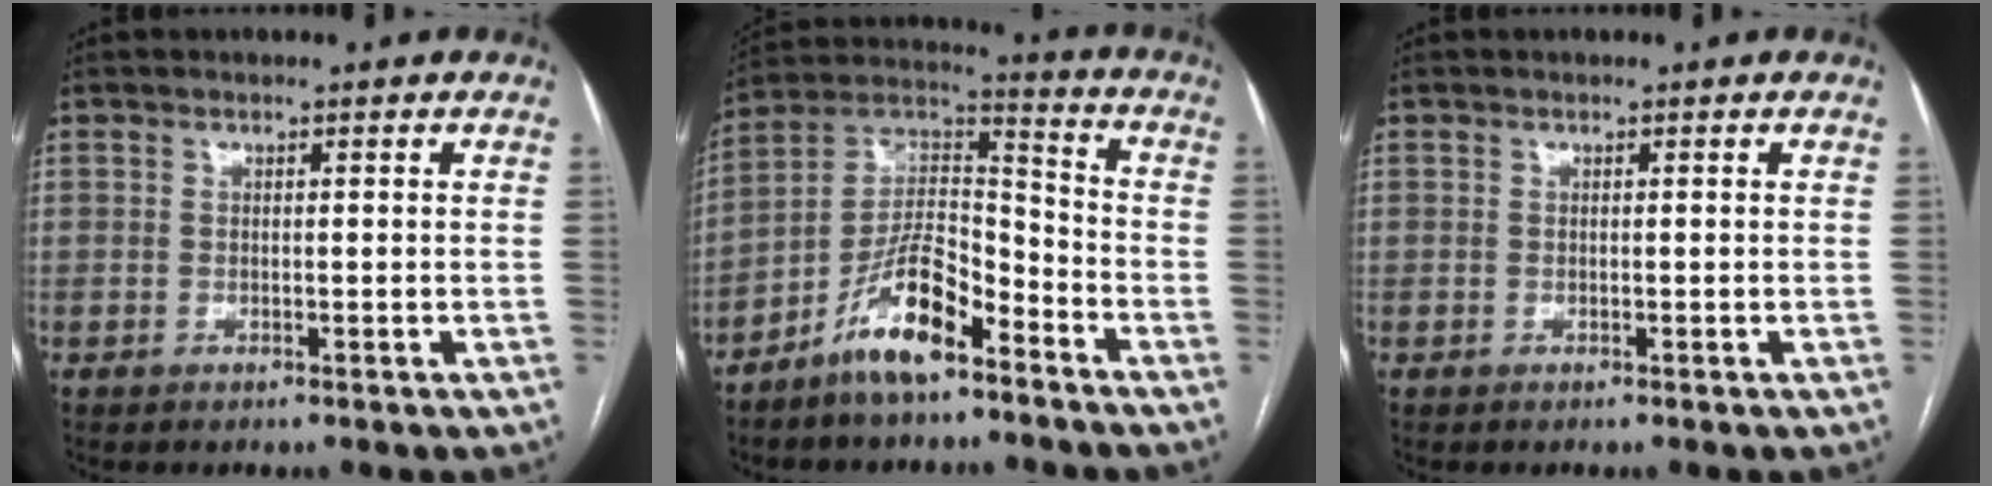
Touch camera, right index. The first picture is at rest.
{"total": 11.9, "force": [-7.9, 3.7, 8.1], "torque": [-0.162, 0.017, -0.146]}
{"total": 0.0}